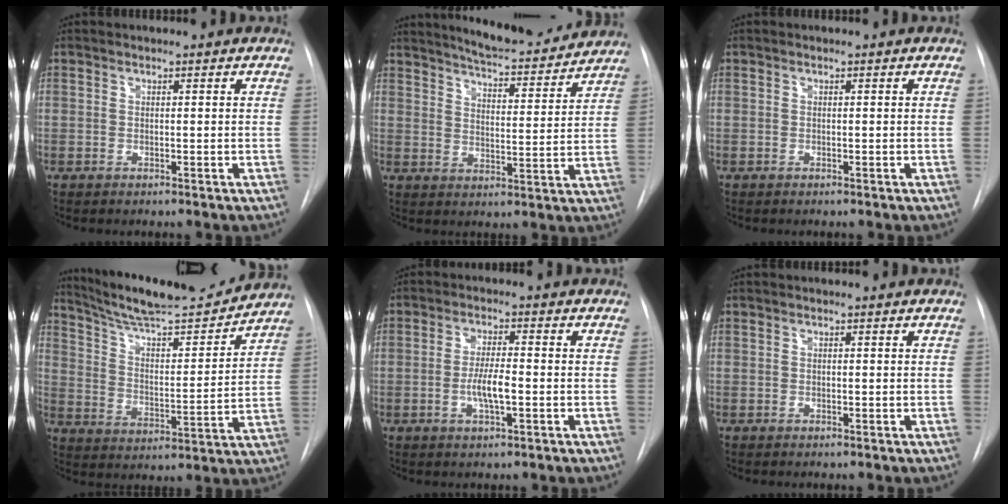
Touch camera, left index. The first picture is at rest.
{"total": 14.9, "force": [13.8, 2.1, 5.2], "torque": [-0.076, -0.014, 0.186]}
{"total": 0.0}
{"total": 18.0, "force": [16.9, 1.4, 6.3], "torque": [-0.108, -0.013, 0.262]}
{"total": 4.5, "force": [-1.0, 0.8, 4.3], "torque": [-0.085, -0.002, -0.018]}
{"total": 0.0}